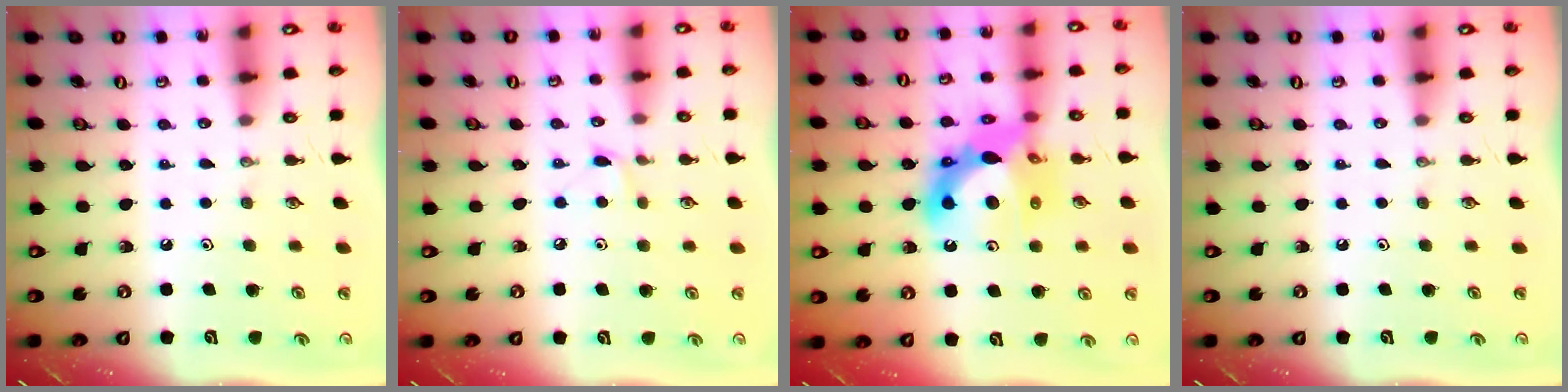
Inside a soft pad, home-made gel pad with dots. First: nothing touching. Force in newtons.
{"total": 4.4, "press": 4.3, "slide": 0.5}
{"total": 16.2, "press": 16.1, "slide": 1.6}
{"total": 0.0}